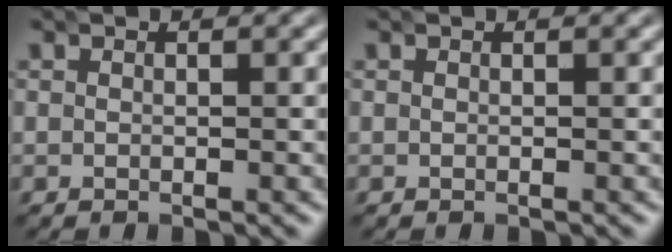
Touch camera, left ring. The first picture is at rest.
{"total": 0.0}